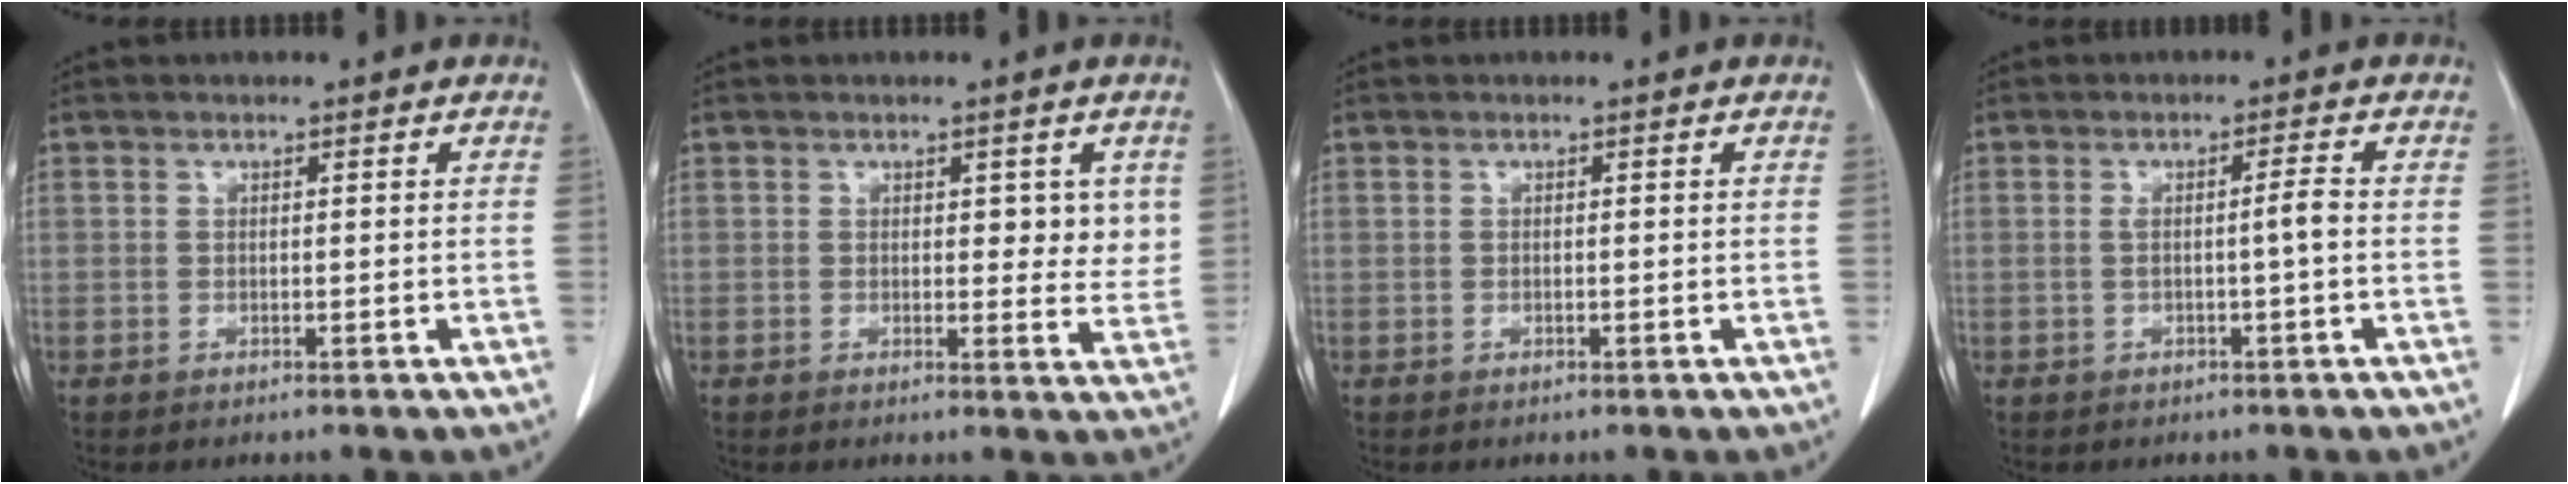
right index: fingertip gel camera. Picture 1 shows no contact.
{"total": 4.1, "force": [1.4, 2.1, 3.3], "torque": [-0.024, -0.010, 0.014]}
{"total": 0.0}
{"total": 2.2, "force": [-0.3, -0.3, 2.2], "torque": [-0.035, 0.006, -0.001]}